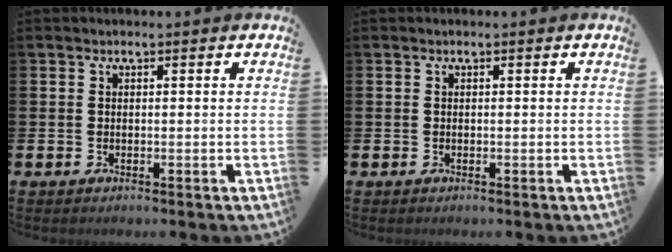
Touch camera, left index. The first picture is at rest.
{"total": 0.0}